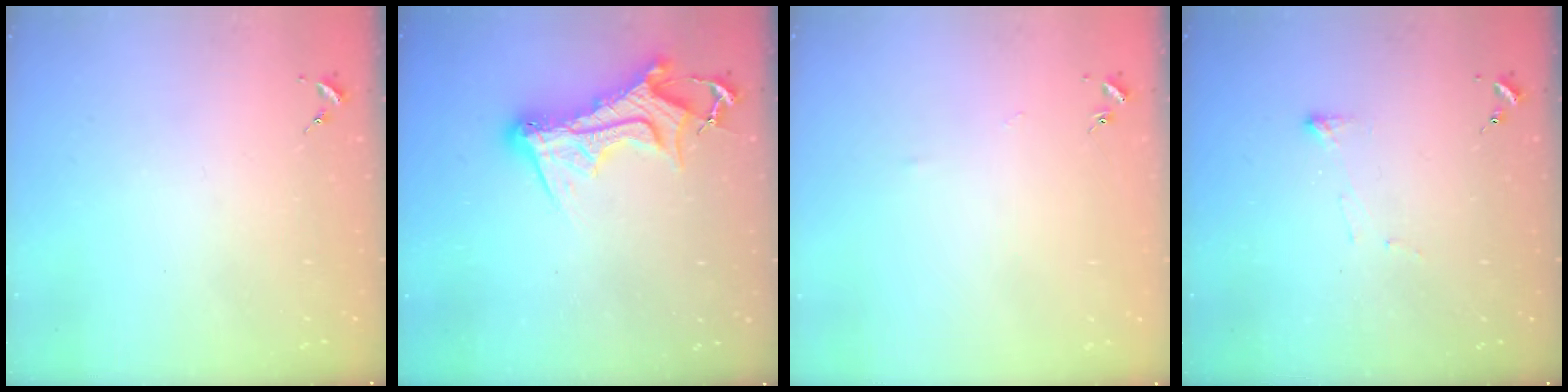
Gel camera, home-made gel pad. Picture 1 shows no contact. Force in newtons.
{"total": 14.1, "press": 14.1, "slide": 1.5}
{"total": 2.5, "press": 2.5, "slide": 0.4}
{"total": 4.1, "press": 4.0, "slide": 0.5}